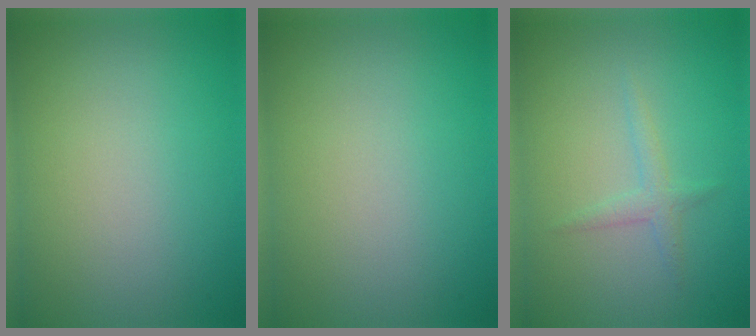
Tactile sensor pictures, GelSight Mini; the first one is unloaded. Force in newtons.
{"total": 0.0}
{"total": 0.7, "press": 0.6, "slide": 0.1}